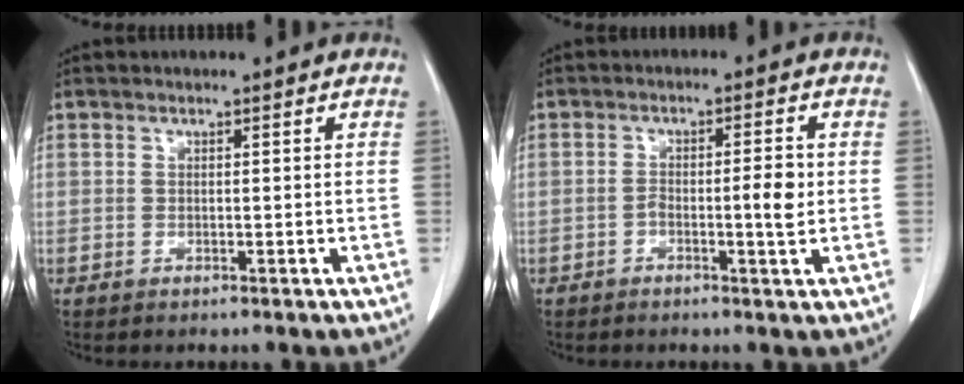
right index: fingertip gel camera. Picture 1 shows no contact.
{"total": 3.9, "force": [-0.7, 0.6, 3.8], "torque": [-0.060, 0.007, -0.008]}